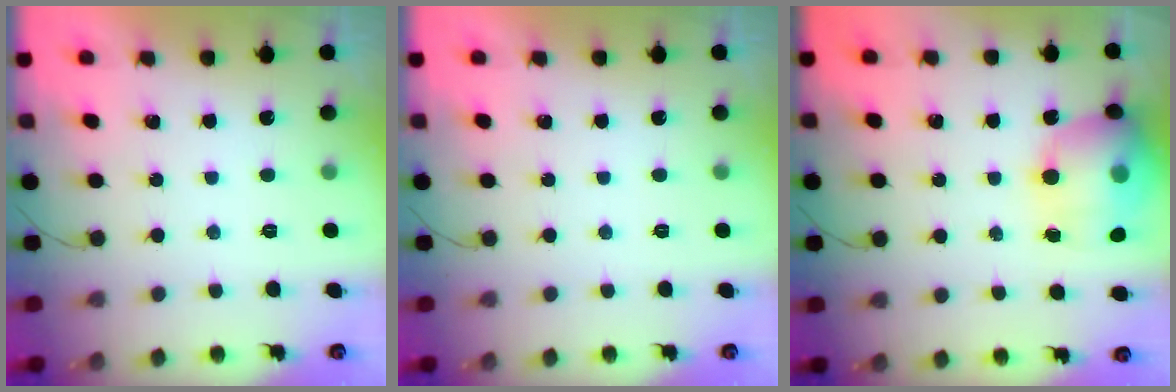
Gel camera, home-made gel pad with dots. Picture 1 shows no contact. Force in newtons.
{"total": 0.0}
{"total": 18.2, "press": 17.9, "slide": 3.3}